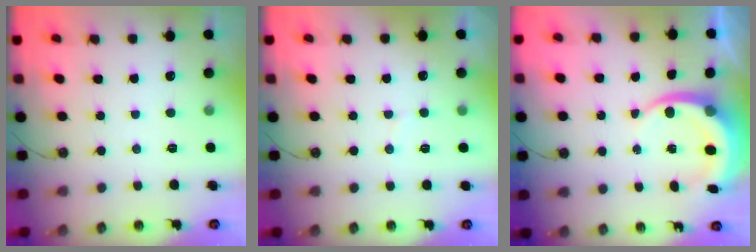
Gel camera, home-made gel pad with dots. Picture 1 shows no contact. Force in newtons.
{"total": 2.9, "press": 2.6, "slide": 1.2}
{"total": 7.7, "press": 7.5, "slide": 1.8}